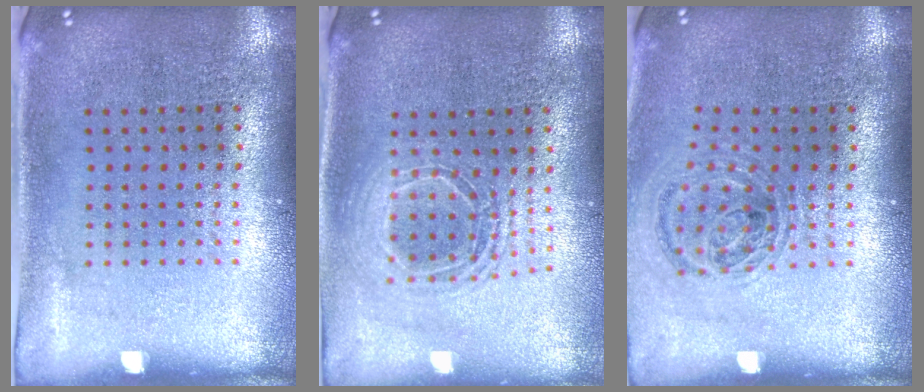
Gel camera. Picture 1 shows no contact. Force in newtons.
{"total": 1.6, "press": 1.3, "slide": 0.9}
{"total": 0.9, "press": 0.9, "slide": 0.2}